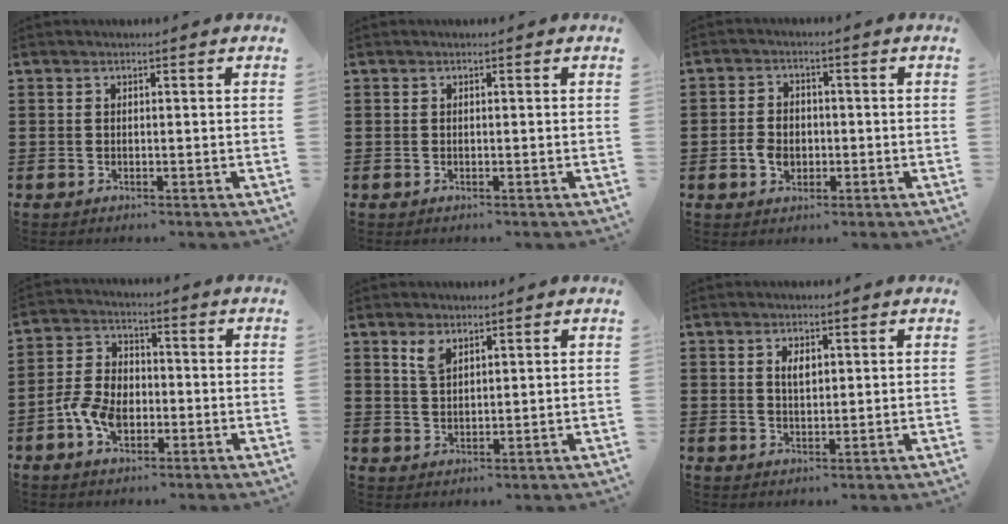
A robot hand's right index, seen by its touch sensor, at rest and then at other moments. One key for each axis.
{"total": 0.0}
{"total": 3.8, "fx": -0.9, "fy": 2.8, "fz": 2.4, "tx": -0.064, "ty": -0.001, "tz": -0.020}
{"total": 6.3, "fx": -2.2, "fy": 4.1, "fz": 4.3, "tx": -0.104, "ty": 0.003, "tz": -0.044}
{"total": 3.4, "fx": 2.3, "fy": 1.6, "fz": 2.0, "tx": -0.047, "ty": 0.006, "tz": 0.041}
{"total": 2.5, "fx": 0.9, "fy": 1.2, "fz": 2.0, "tx": -0.034, "ty": 0.001, "tz": 0.013}